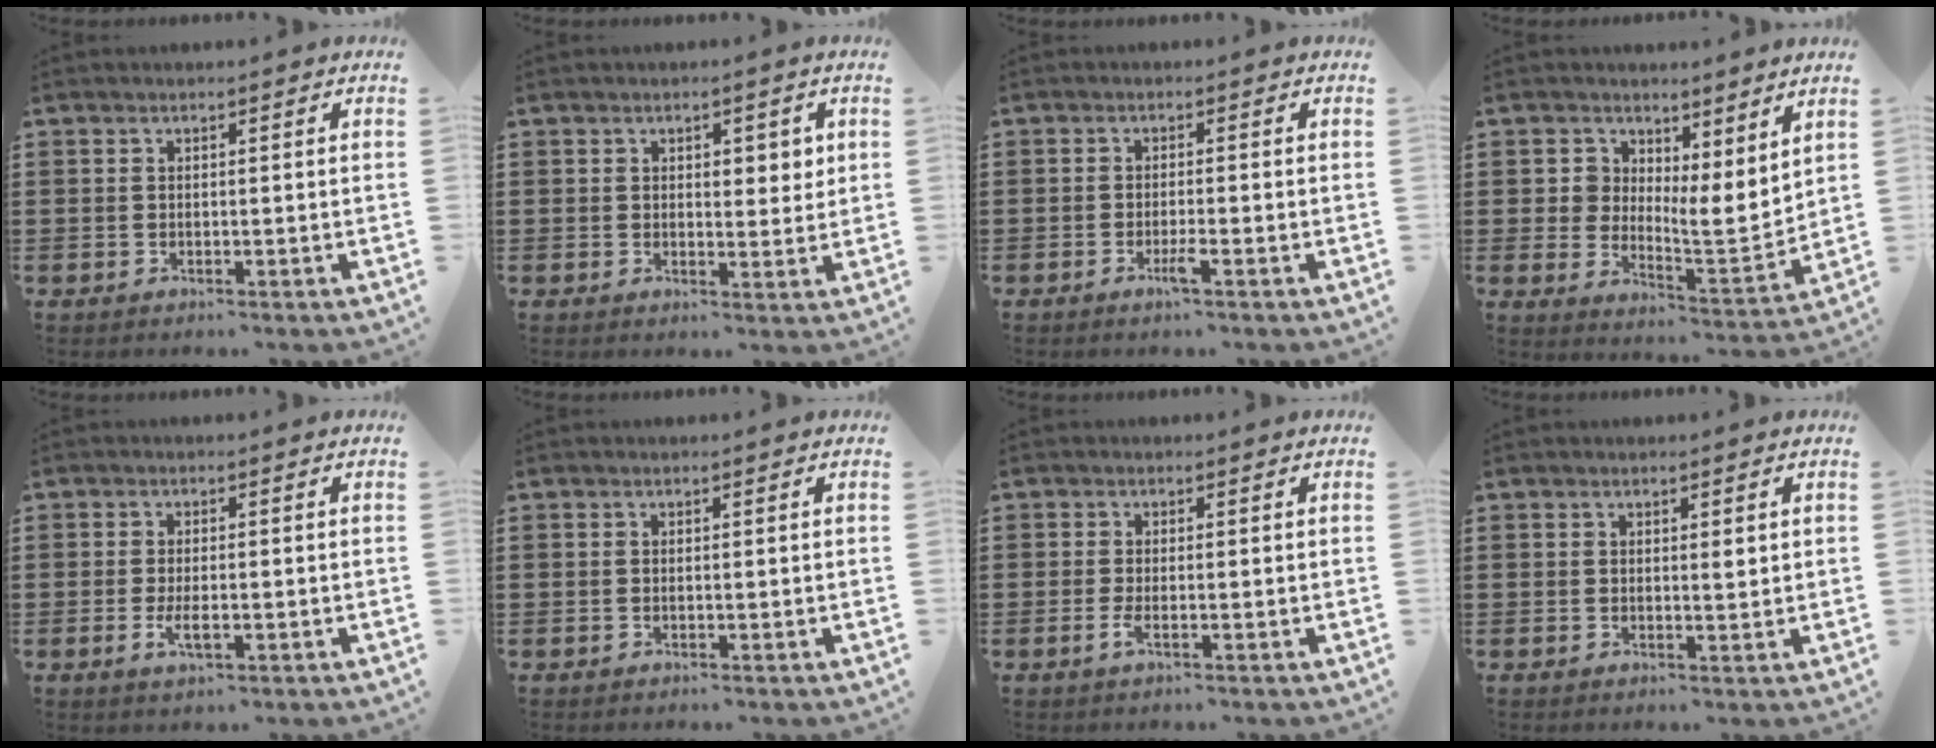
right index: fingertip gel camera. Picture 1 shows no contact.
{"total": 2.4, "force": [1.1, 1.5, 1.5], "torque": [-0.016, 0.003, 0.014]}
{"total": 2.3, "force": [-1.2, -0.1, 1.9], "torque": [-0.039, -0.007, -0.025]}
{"total": 5.0, "force": [3.8, 3.0, 1.3], "torque": [-0.042, -0.018, 0.068]}
{"total": 3.0, "force": [-0.8, 1.0, 2.7], "torque": [-0.055, -0.005, -0.015]}
{"total": 0.0}
{"total": 2.1, "force": [-0.7, 0.2, 1.9], "torque": [-0.049, -0.011, -0.017]}
{"total": 1.1, "force": [0.5, 0.3, 0.9], "torque": [-0.019, 0.004, 0.007]}